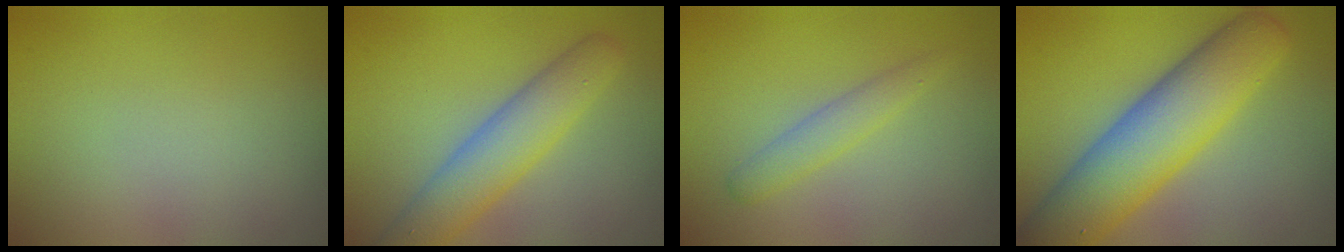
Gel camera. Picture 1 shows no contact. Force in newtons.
{"total": 5.2, "press": 5.2, "slide": 0.2}
{"total": 1.9, "press": 1.9, "slide": 0.1}
{"total": 9.5, "press": 9.5, "slide": 0.5}